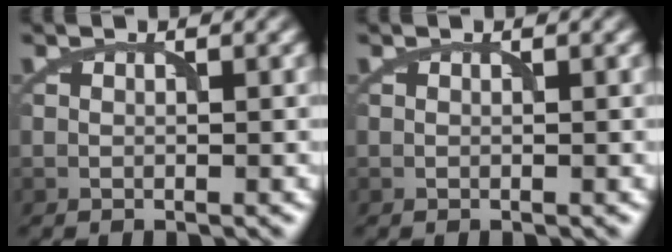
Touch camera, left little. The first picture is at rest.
{"total": 0.0}